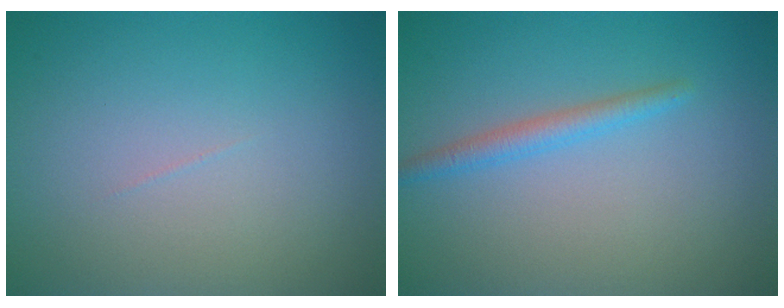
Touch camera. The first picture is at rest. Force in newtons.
{"total": 1.8, "press": 1.8, "slide": 0.1}